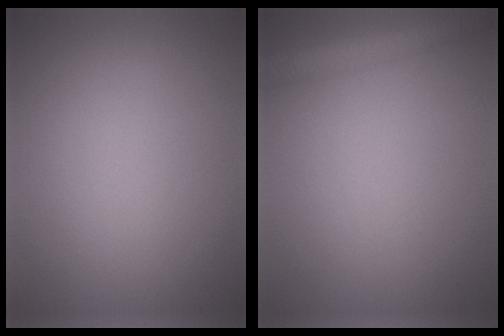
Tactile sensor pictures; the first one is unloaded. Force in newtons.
{"total": 2.8, "press": 2.8, "slide": 0.2}